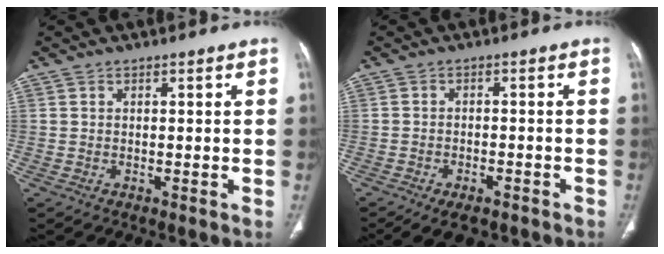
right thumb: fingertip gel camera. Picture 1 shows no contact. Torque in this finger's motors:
{"motor_torque": [4.06, 0.44, 0.80, -1.55, 0.07]}